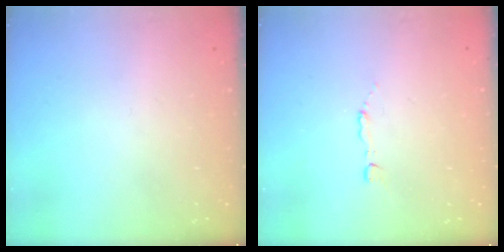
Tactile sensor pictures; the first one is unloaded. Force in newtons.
{"total": 1.2, "press": 1.2, "slide": 0.2}